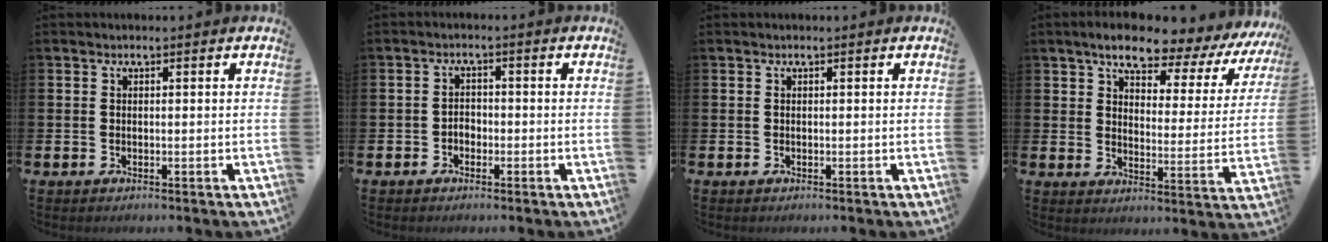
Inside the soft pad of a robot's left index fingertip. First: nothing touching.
{"total": 1.6, "force": [-0.9, 1.2, 0.6], "torque": [-0.011, 0.003, -0.021]}
{"total": 0.0}
{"total": 7.4, "force": [6.5, 1.9, 3.1], "torque": [-0.068, -0.053, 0.101]}